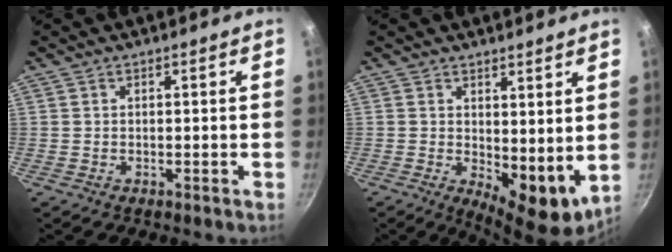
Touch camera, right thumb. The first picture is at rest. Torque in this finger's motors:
{"motor_torque": [-0.39, 0.67, 0.35, 0.01, 0.03]}